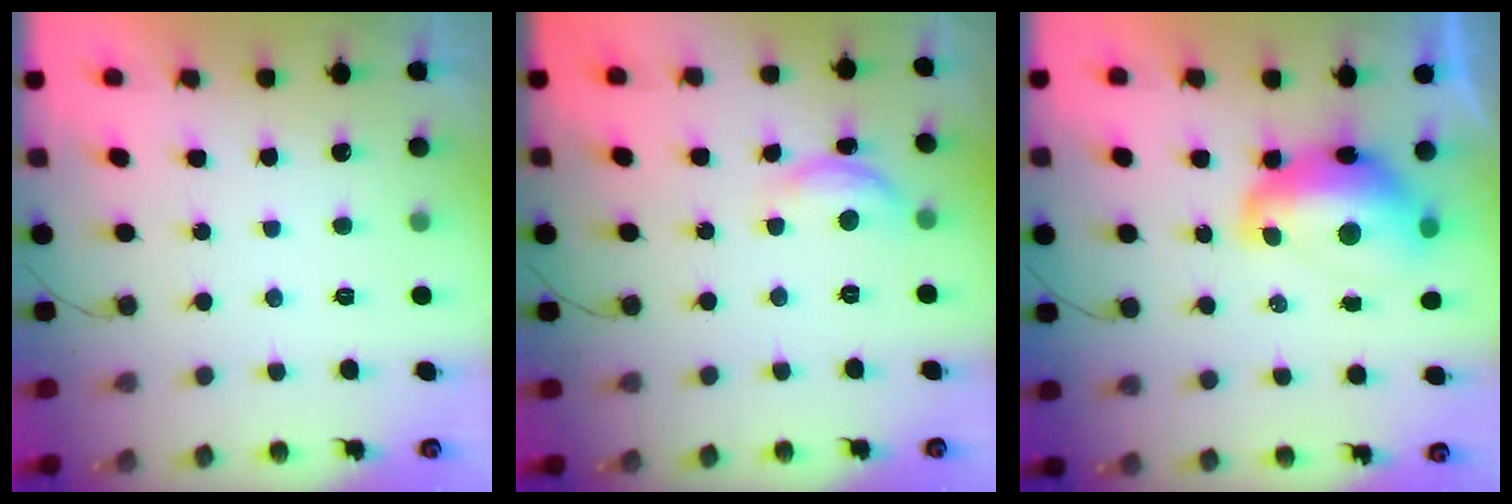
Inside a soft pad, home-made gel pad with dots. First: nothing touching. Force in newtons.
{"total": 9.3, "press": 9.3, "slide": 0.5}
{"total": 12.3, "press": 12.3, "slide": 1.0}